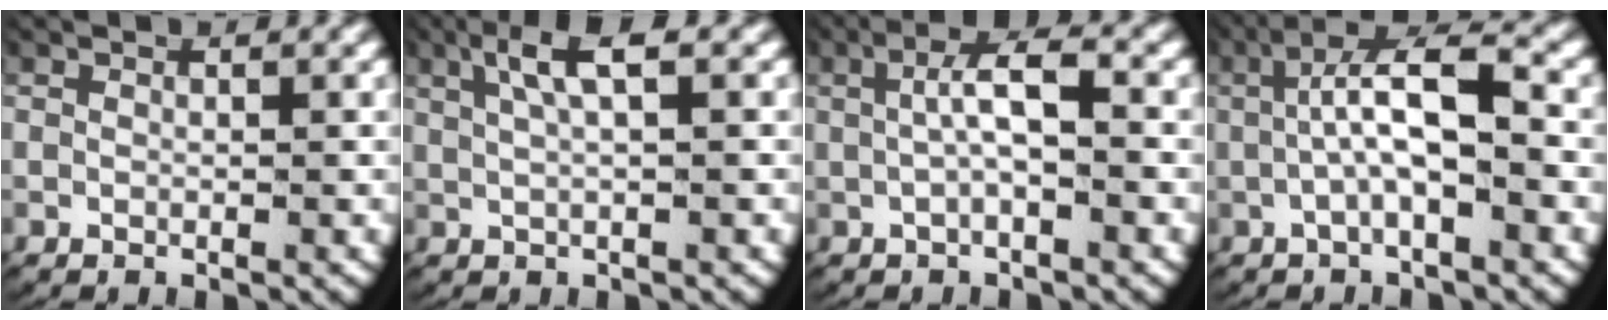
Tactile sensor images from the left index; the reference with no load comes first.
{"total": 4.4, "force": [2.3, 1.0, 3.6], "torque": [-0.061, 0.017, 0.035]}
{"total": 3.7, "force": [0.3, 1.1, 3.5], "torque": [-0.057, 0.012, 0.001]}
{"total": 5.6, "force": [-0.1, 2.1, 5.2], "torque": [-0.087, 0.006, -0.003]}